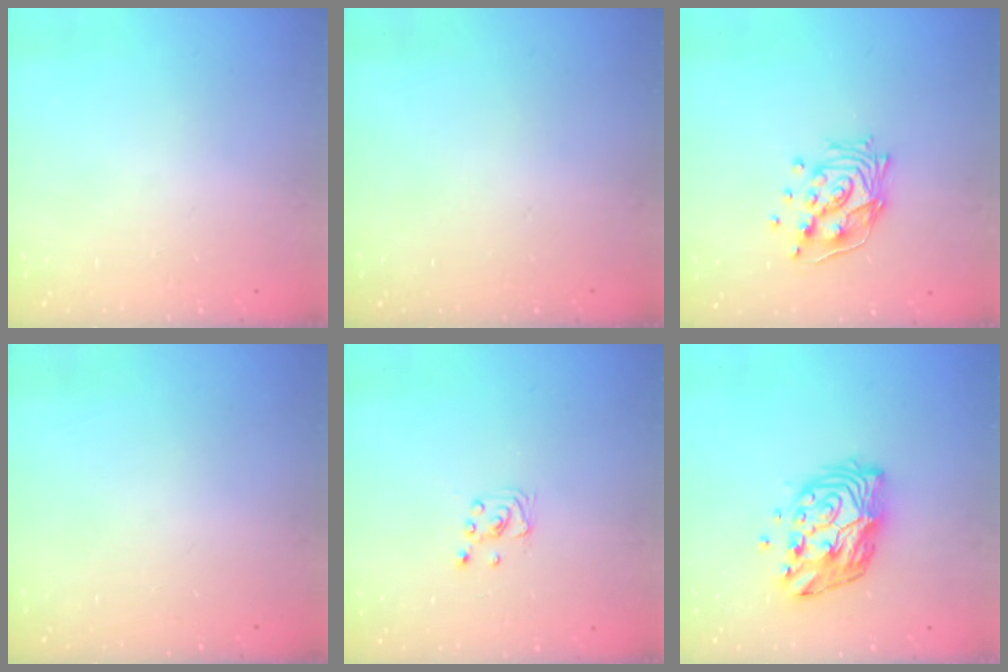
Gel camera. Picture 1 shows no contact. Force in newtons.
{"total": 0.0}
{"total": 13.4, "press": 13.4, "slide": 1.6}
{"total": 0.0}
{"total": 2.1, "press": 2.1, "slide": 0.2}
{"total": 11.7, "press": 11.7, "slide": 1.1}